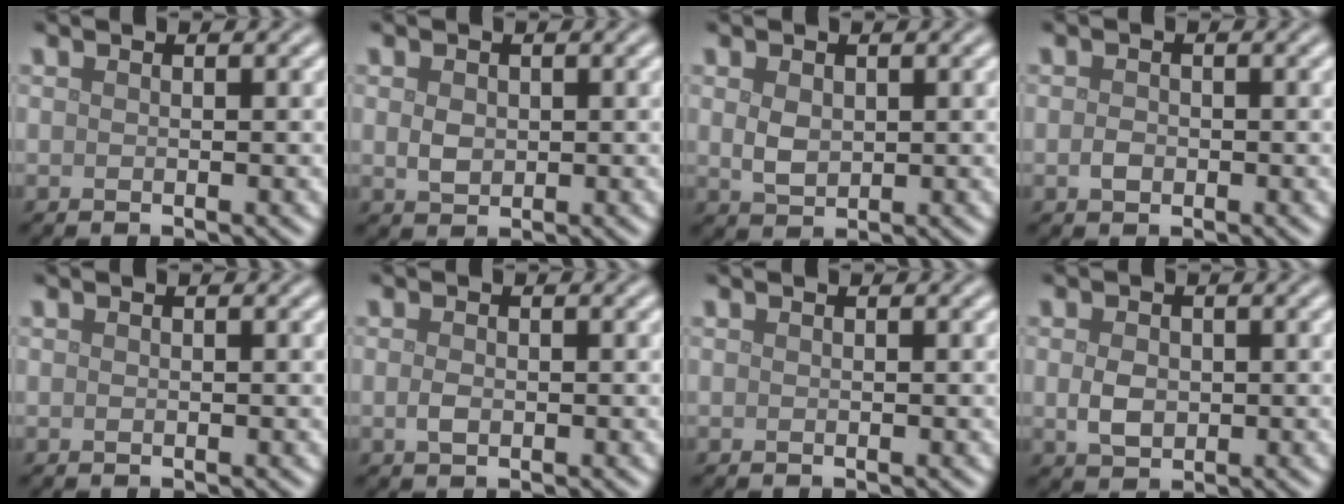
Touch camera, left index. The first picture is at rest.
{"total": 1.8, "force": [0.2, 1.4, 1.1], "torque": [-0.023, 0.000, 0.004]}
{"total": 2.1, "force": [0.4, 1.5, 1.4], "torque": [-0.032, 0.000, 0.012]}
{"total": 1.2, "force": [-0.3, 0.9, 0.7], "torque": [-0.015, -0.001, -0.008]}
{"total": 0.0}
{"total": 1.2, "force": [-0.1, 0.7, 0.9], "torque": [-0.019, -0.001, -0.004]}
{"total": 0.0}
{"total": 2.4, "force": [0.0, 1.8, 1.6], "torque": [-0.033, -0.002, 0.000]}